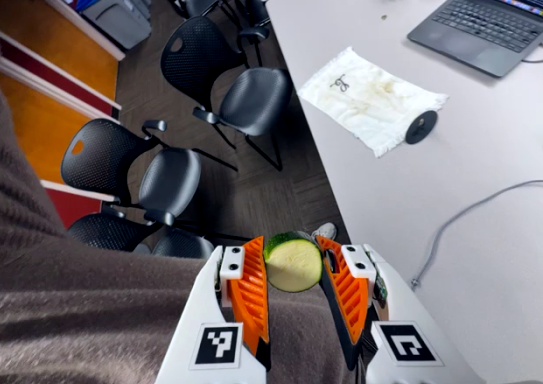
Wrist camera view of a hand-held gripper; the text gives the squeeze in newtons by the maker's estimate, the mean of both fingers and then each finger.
{"total": 11.0, "left": 10.9, "right": 11.1}